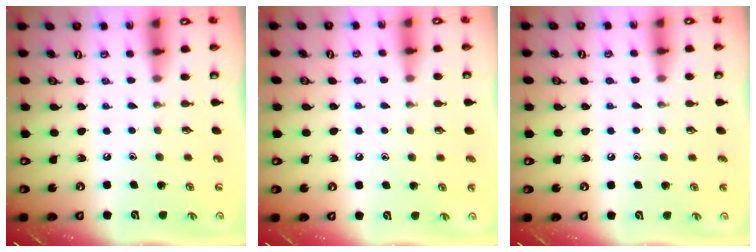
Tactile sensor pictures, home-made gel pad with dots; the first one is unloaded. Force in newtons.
{"total": 3.2, "press": 3.2, "slide": 0.4}
{"total": 2.7, "press": 2.6, "slide": 0.7}